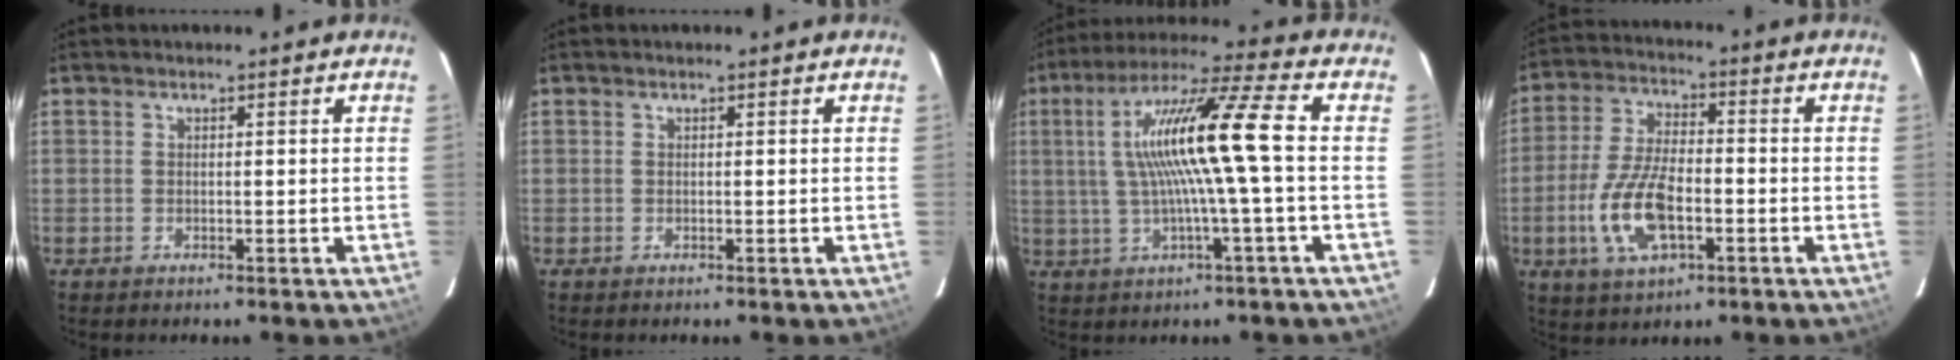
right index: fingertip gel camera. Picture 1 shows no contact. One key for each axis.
{"total": 0.0}
{"total": 14.5, "fx": 0.5, "fy": -0.6, "fz": 14.5, "tx": -0.267, "ty": 0.016, "tz": 0.012}
{"total": 12.6, "fx": -4.0, "fy": 5.6, "fz": 10.6, "tx": -0.224, "ty": -0.003, "tz": -0.073}